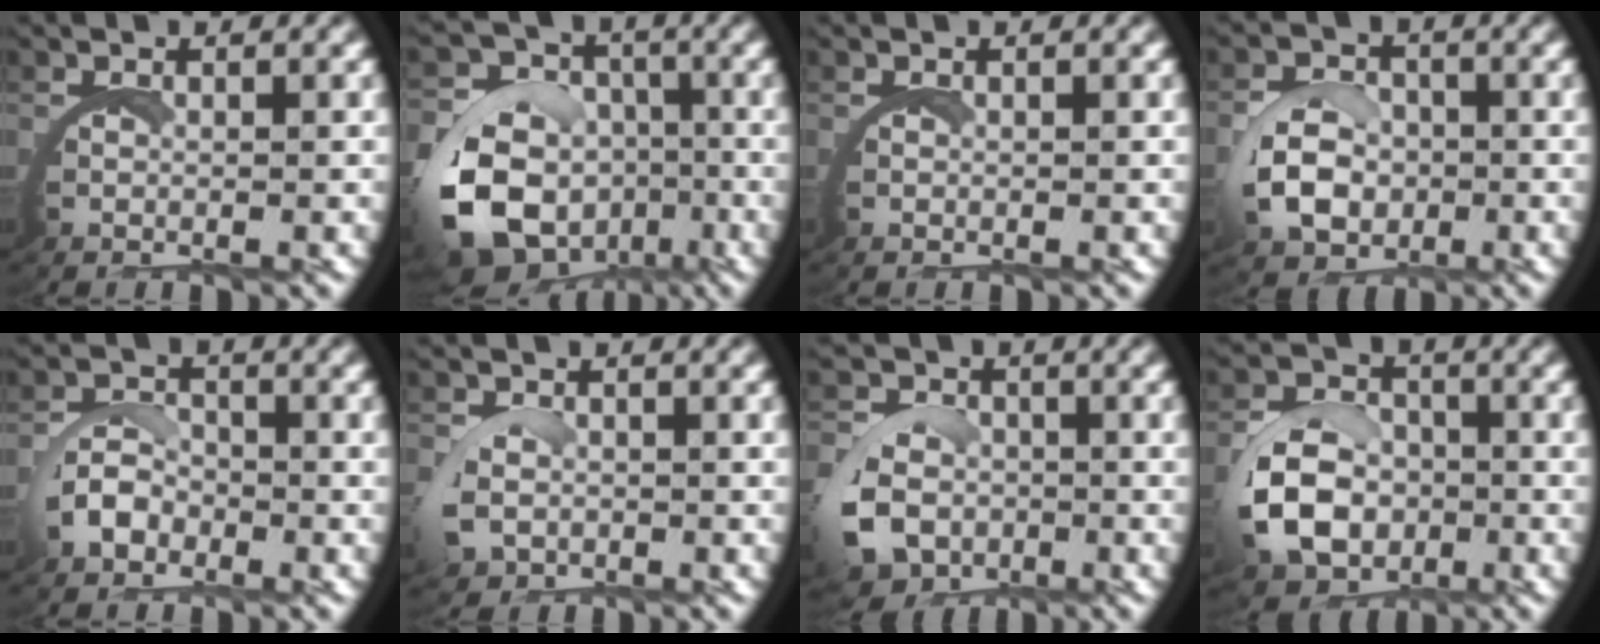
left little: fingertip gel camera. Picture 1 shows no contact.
{"total": 11.4, "force": [-4.3, 9.6, 4.5], "torque": [-0.110, -0.056, -0.068]}
{"total": 0.0}
{"total": 4.0, "force": [-0.5, 3.2, 2.3], "torque": [-0.045, -0.005, -0.011]}
{"total": 1.8, "force": [-0.5, 1.5, 0.9], "torque": [-0.016, 0.000, -0.017]}
{"total": 1.6, "force": [-0.1, 1.3, 0.8], "torque": [-0.036, -0.011, -0.002]}
{"total": 6.5, "force": [-2.3, 5.6, 2.4], "torque": [-0.055, -0.030, -0.039]}
{"total": 6.1, "force": [-1.3, 4.9, 3.5], "torque": [-0.065, -0.011, -0.026]}